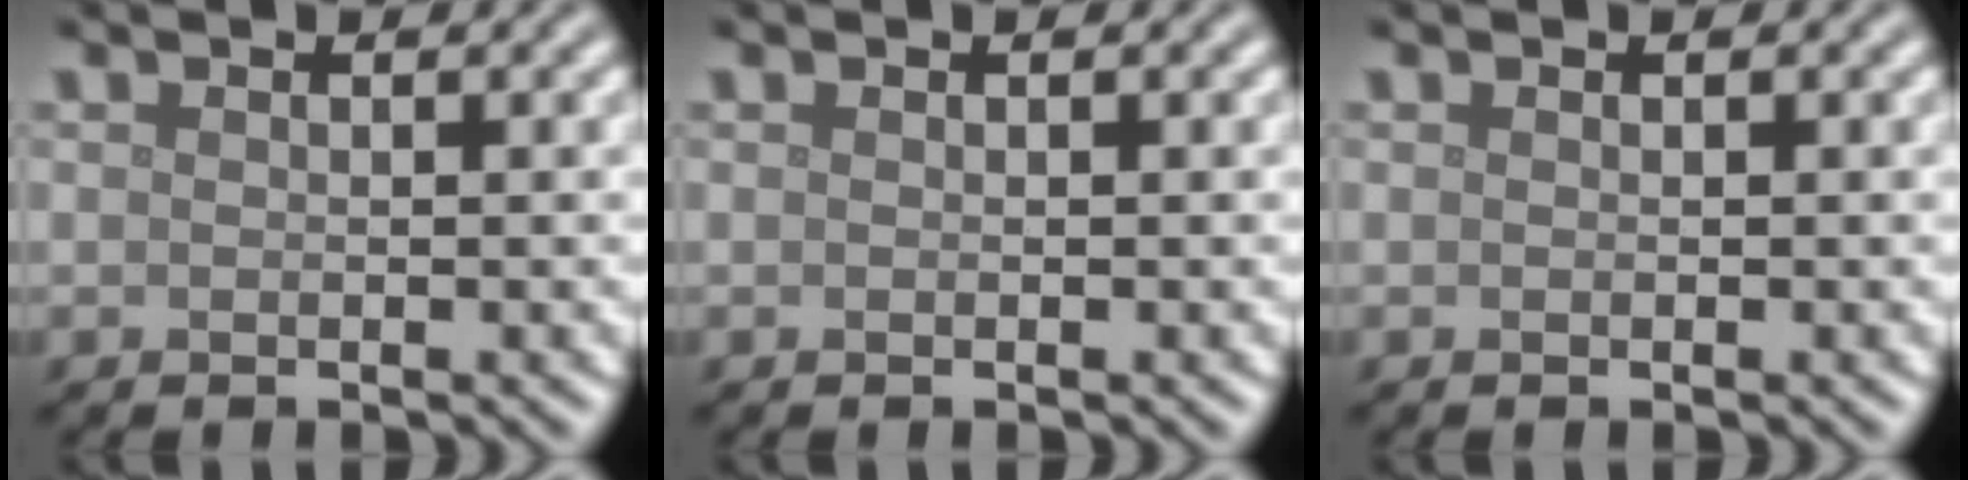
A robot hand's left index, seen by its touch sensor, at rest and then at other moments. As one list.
[{"total": 0.0}, {"total": 0.0}]